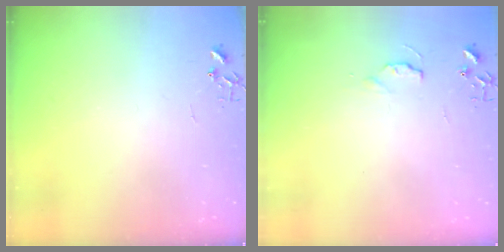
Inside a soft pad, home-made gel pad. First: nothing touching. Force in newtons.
{"total": 3.8, "press": 3.7, "slide": 0.5}